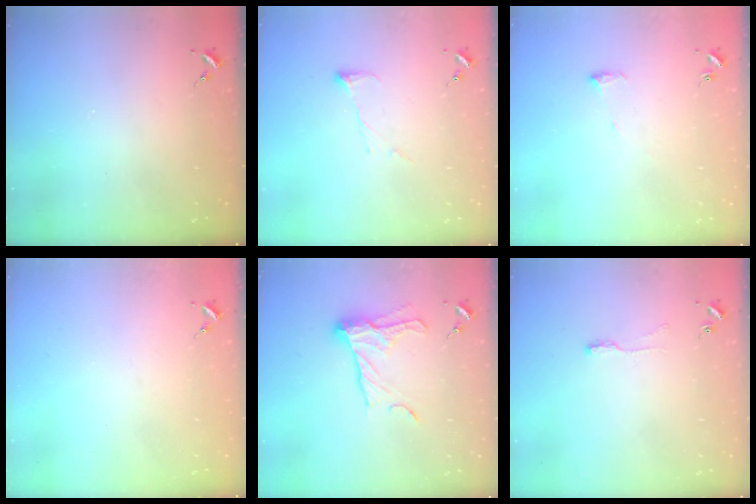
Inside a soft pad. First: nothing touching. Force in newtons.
{"total": 6.7, "press": 6.6, "slide": 0.8}
{"total": 4.7, "press": 4.6, "slide": 0.6}
{"total": 0.0}
{"total": 13.6, "press": 13.6, "slide": 1.1}
{"total": 5.1, "press": 5.0, "slide": 0.6}